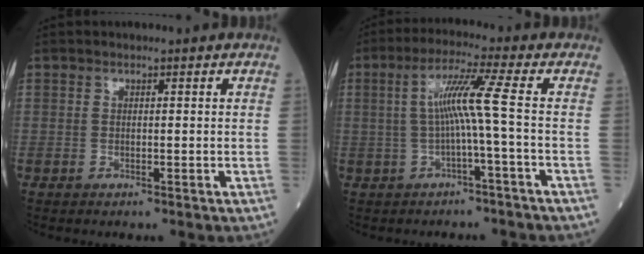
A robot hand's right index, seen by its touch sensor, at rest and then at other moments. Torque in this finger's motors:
{"motor_torque": [0.66, -0.13, 0.44, 0.16]}